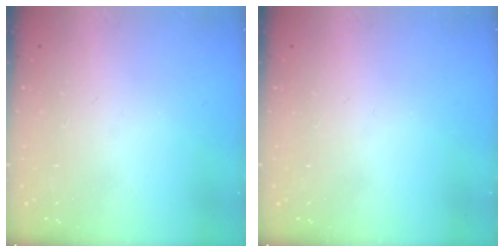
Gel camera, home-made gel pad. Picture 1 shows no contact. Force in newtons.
{"total": 0.0}